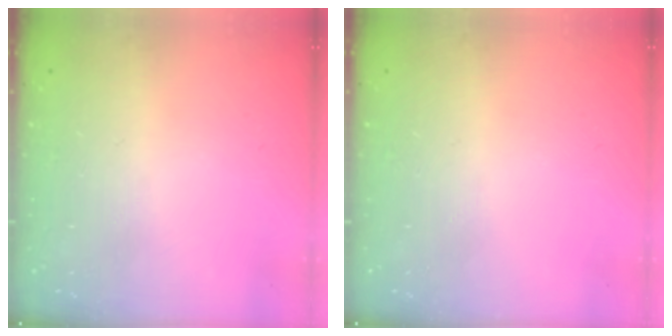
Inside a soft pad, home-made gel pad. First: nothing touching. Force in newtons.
{"total": 0.0}